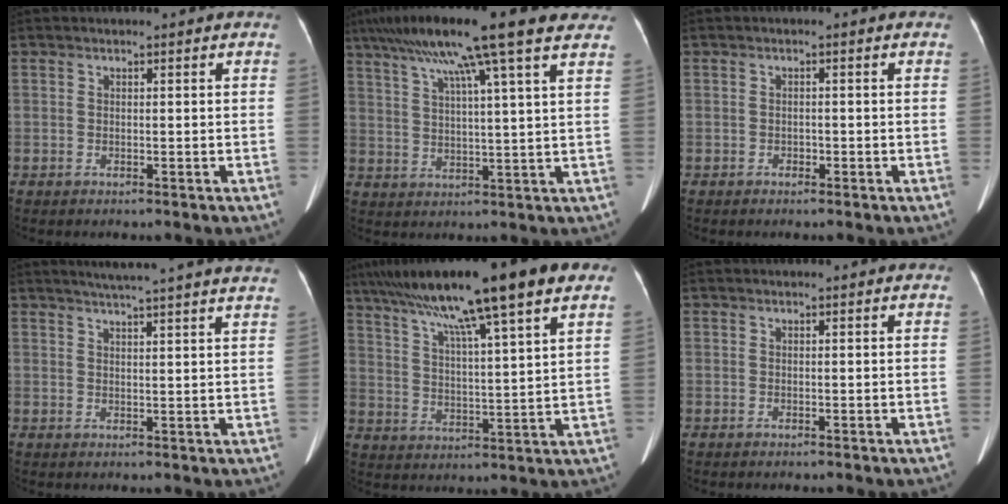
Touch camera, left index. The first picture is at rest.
{"total": 17.0, "force": [11.7, -0.4, 12.3], "torque": [-0.204, 0.050, 0.164]}
{"total": 0.8, "force": [-0.5, 0.5, 0.2], "torque": [-0.004, 0.002, -0.009]}
{"total": 14.9, "force": [13.2, -0.6, 6.8], "torque": [-0.107, -0.001, 0.160]}
{"total": 19.4, "force": [13.0, 0.4, 14.4], "torque": [-0.237, 0.041, 0.197]}
{"total": 0.0}